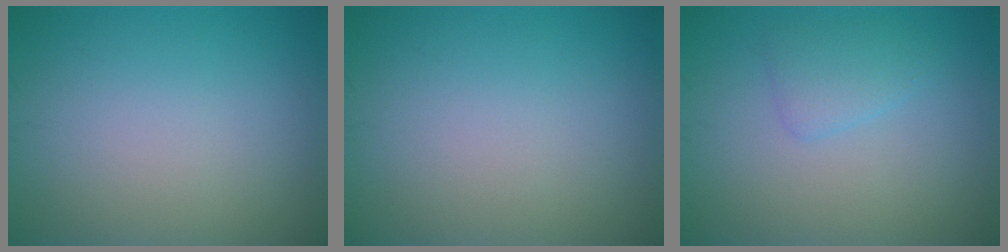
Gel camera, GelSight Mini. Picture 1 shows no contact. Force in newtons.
{"total": 0.0}
{"total": 1.8, "press": 1.8, "slide": 0.0}